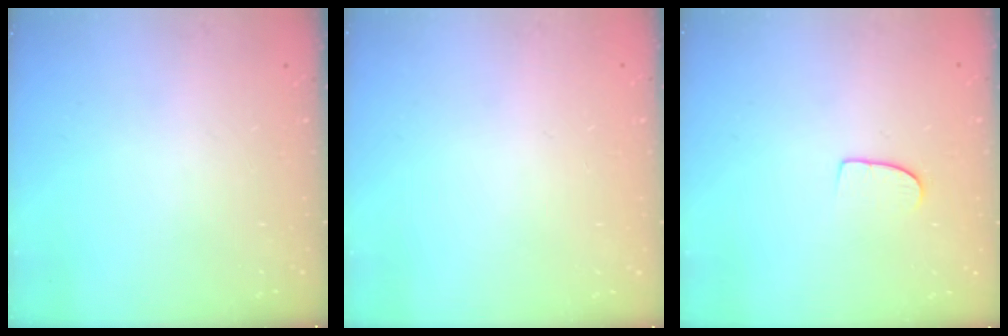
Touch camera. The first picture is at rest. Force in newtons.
{"total": 0.0}
{"total": 6.5, "press": 6.5, "slide": 0.5}